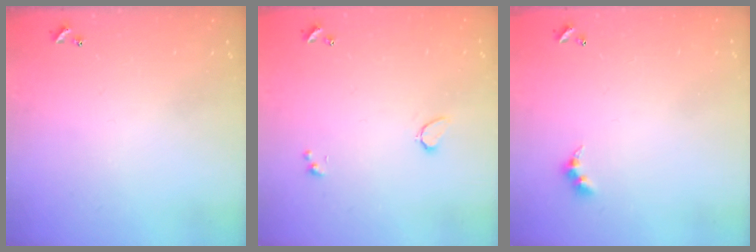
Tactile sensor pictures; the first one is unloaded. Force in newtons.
{"total": 0.6, "press": 0.4, "slide": 0.5}
{"total": 3.0, "press": 2.9, "slide": 0.5}